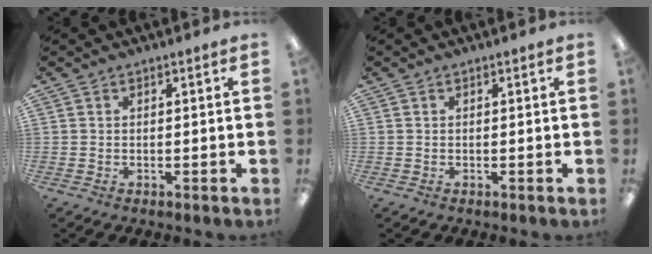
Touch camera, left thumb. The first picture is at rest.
{"total": 0.0}